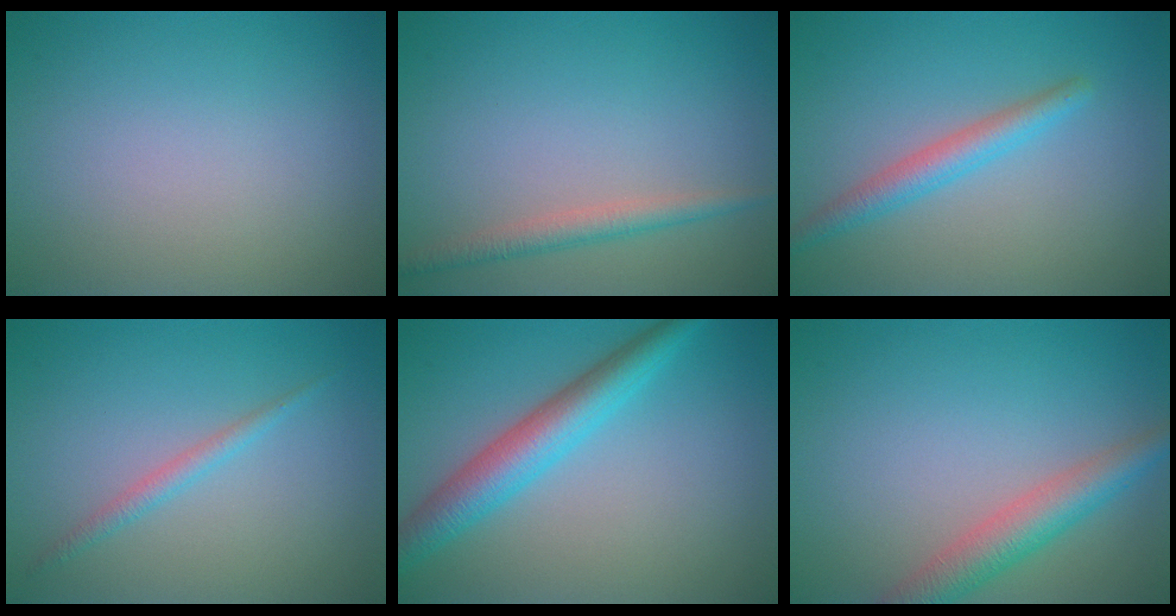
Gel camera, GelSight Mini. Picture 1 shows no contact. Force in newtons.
{"total": 2.1, "press": 2.1, "slide": 0.0}
{"total": 2.7, "press": 2.7, "slide": 0.1}
{"total": 1.4, "press": 1.4, "slide": 0.1}
{"total": 5.1, "press": 5.1, "slide": 0.1}
{"total": 4.1, "press": 4.1, "slide": 0.1}